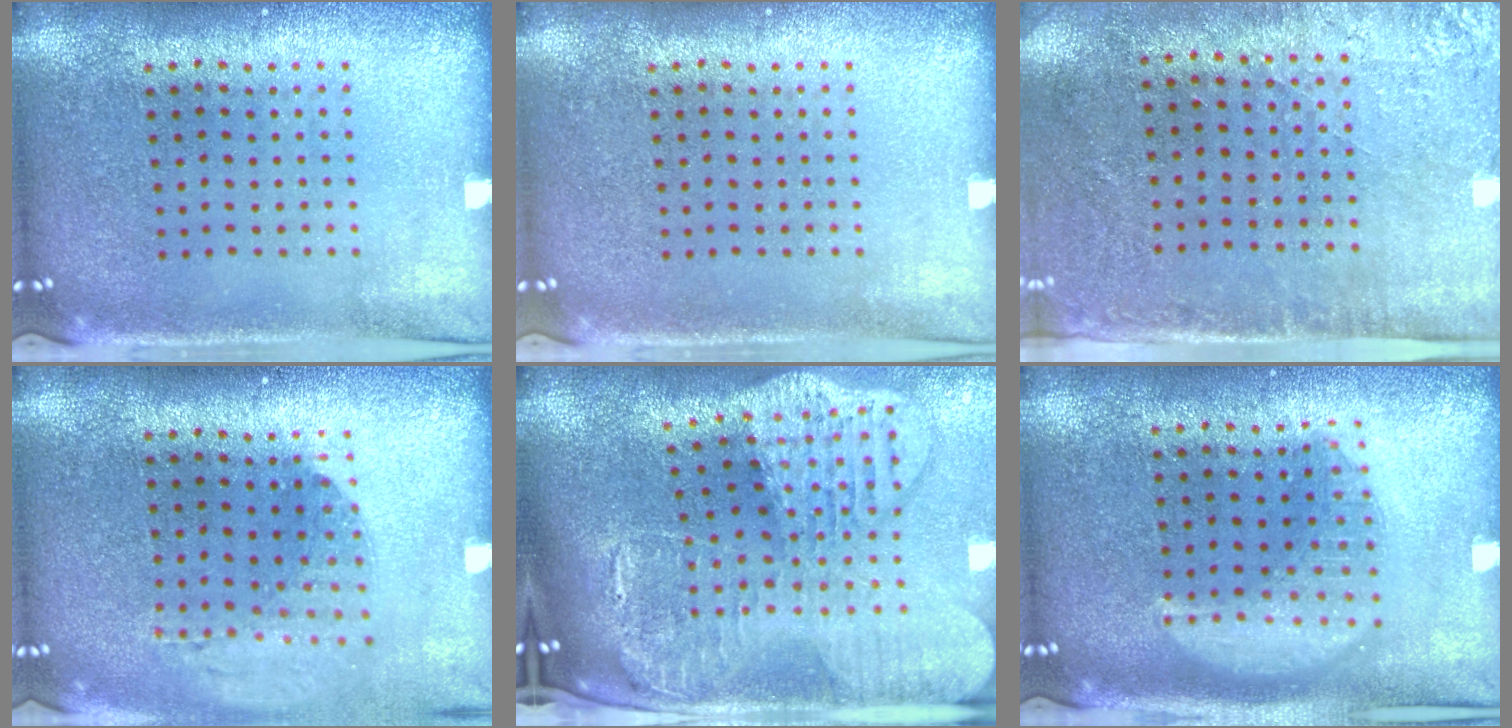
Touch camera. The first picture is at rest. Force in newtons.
{"total": 0.0}
{"total": 2.8, "press": 2.3, "slide": 1.6}
{"total": 1.3, "press": 1.3, "slide": 0.4}
{"total": 4.5, "press": 3.3, "slide": 3.0}
{"total": 3.1, "press": 3.1, "slide": 0.5}